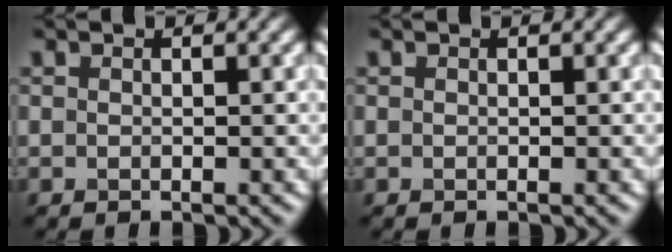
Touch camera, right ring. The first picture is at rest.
{"total": 0.0}